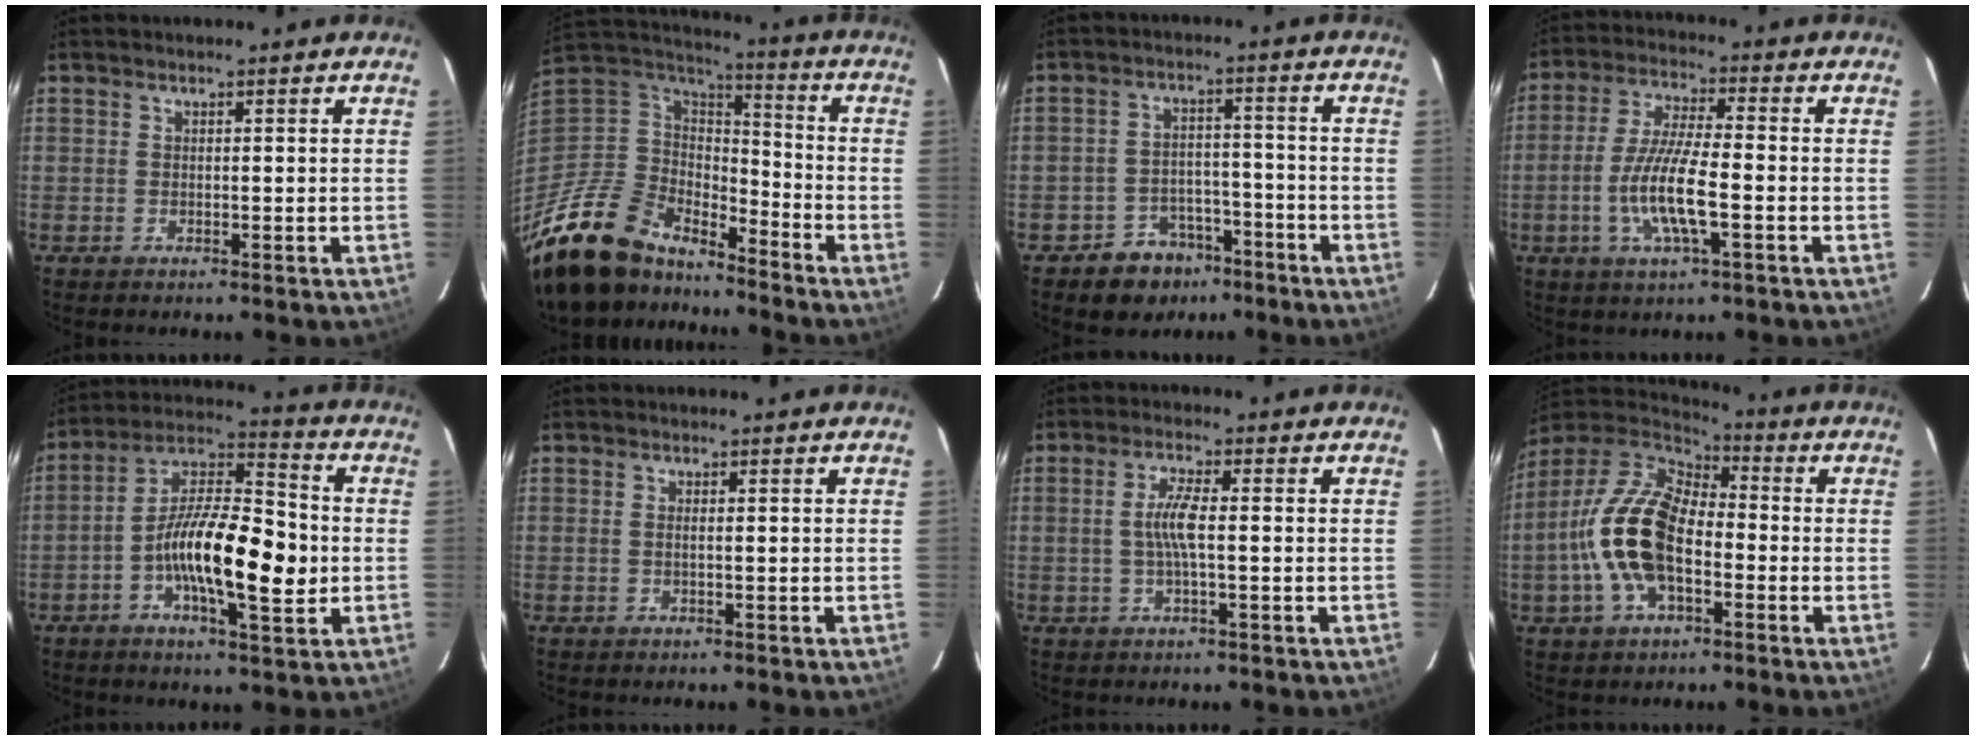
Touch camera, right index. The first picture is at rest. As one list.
[{"total": 21.6, "force": [-17.3, 9.6, 8.9], "torque": [-0.214, -0.013, -0.308]}, {"total": 8.3, "force": [-5.8, 5.7, 1.7], "torque": [-0.049, 0.024, -0.075]}, {"total": 10.6, "force": [-3.1, 1.7, 10.0], "torque": [-0.202, -0.003, -0.059]}, {"total": 16.2, "force": [-2.8, 5.0, 15.1], "torque": [-0.271, 0.010, -0.059]}, {"total": 0.6, "force": [0.0, -0.2, 0.6], "torque": [-0.010, 0.002, 0.000]}, {"total": 4.7, "force": [-0.3, 0.5, 4.6], "torque": [-0.089, 0.002, -0.004]}, {"total": 16.7, "force": [-3.6, 8.9, 13.7], "torque": [-0.281, 0.006, -0.072]}]